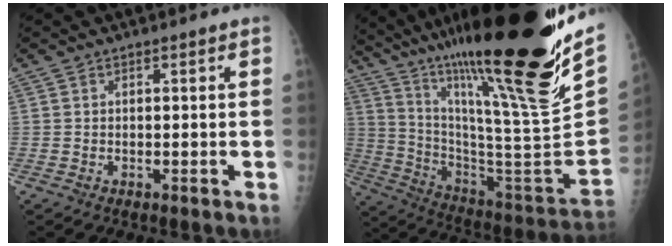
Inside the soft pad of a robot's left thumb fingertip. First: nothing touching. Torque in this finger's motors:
{"motor_torque": [2.84, -0.57, 1.43, -1.33, 0.67]}